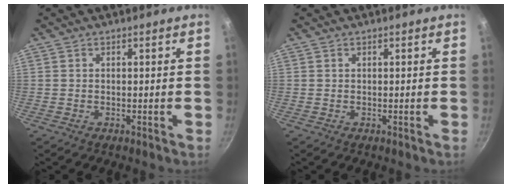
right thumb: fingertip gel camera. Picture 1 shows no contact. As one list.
[{"total": 0.0}]